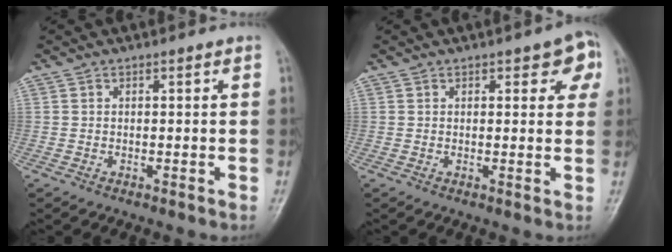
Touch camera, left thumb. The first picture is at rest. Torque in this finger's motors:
{"motor_torque": [0.08, 0.14, 0.09, 0.16, 0.04]}